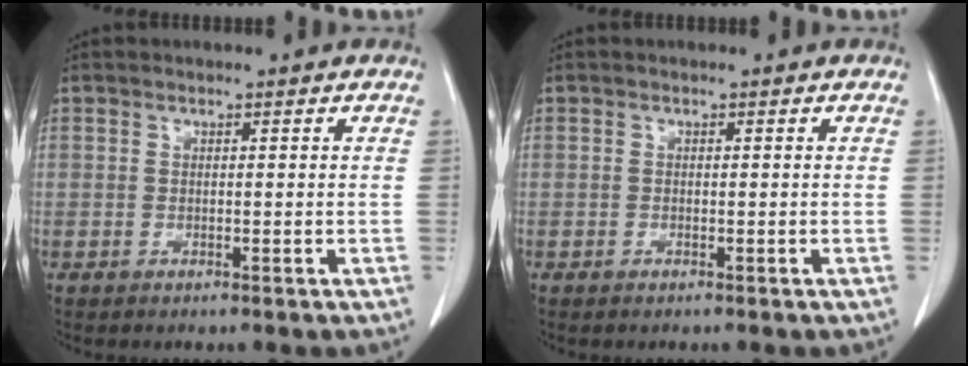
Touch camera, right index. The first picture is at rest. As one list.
[{"total": 0.0}]